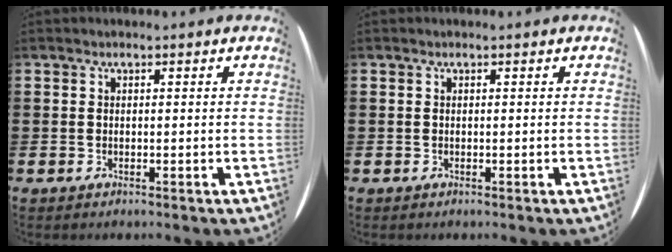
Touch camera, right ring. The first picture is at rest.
{"total": 0.0}